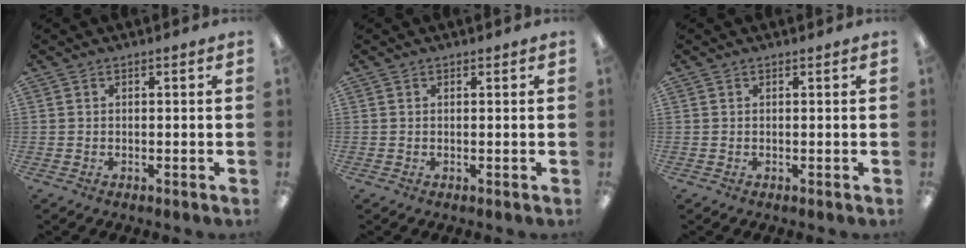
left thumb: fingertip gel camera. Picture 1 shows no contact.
{"total": 0.0}
{"total": 0.0}